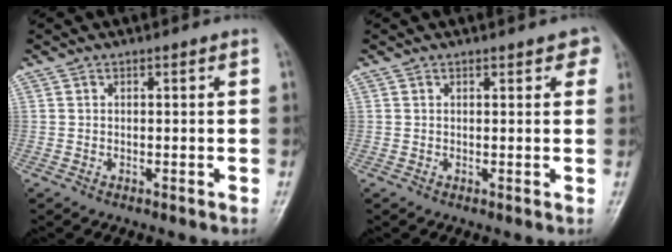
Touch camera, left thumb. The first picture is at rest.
{"total": 2.6, "force": [1.7, 1.3, 1.6], "torque": [0.003, -0.001, 0.017]}